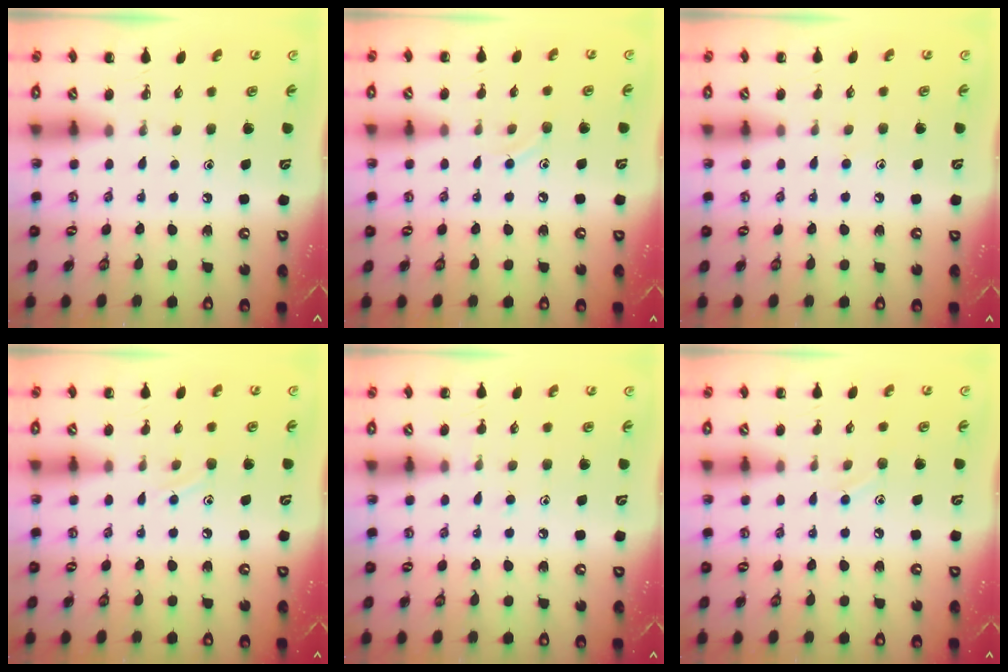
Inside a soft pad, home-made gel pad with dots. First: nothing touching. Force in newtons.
{"total": 6.7, "press": 6.3, "slide": 2.1}
{"total": 4.7, "press": 4.3, "slide": 1.8}
{"total": 6.6, "press": 6.5, "slide": 1.1}
{"total": 4.5, "press": 4.1, "slide": 1.6}
{"total": 5.7, "press": 5.4, "slide": 1.9}